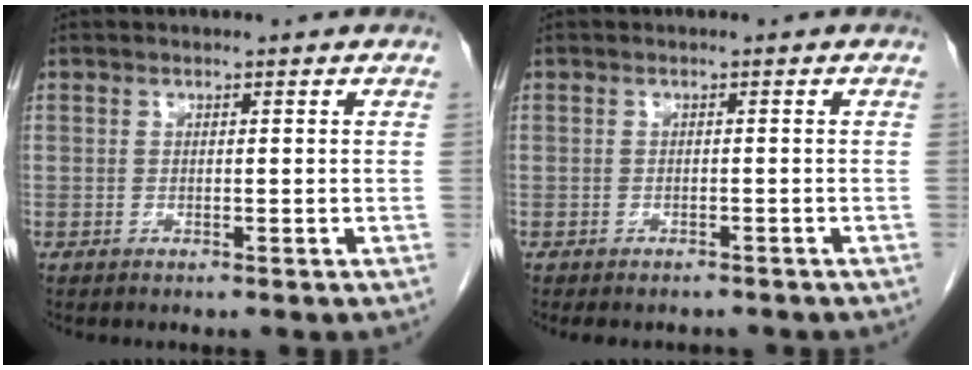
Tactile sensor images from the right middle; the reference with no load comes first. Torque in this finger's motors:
{"motor_torque": [0.08, -0.06, 0.01, 0.00]}